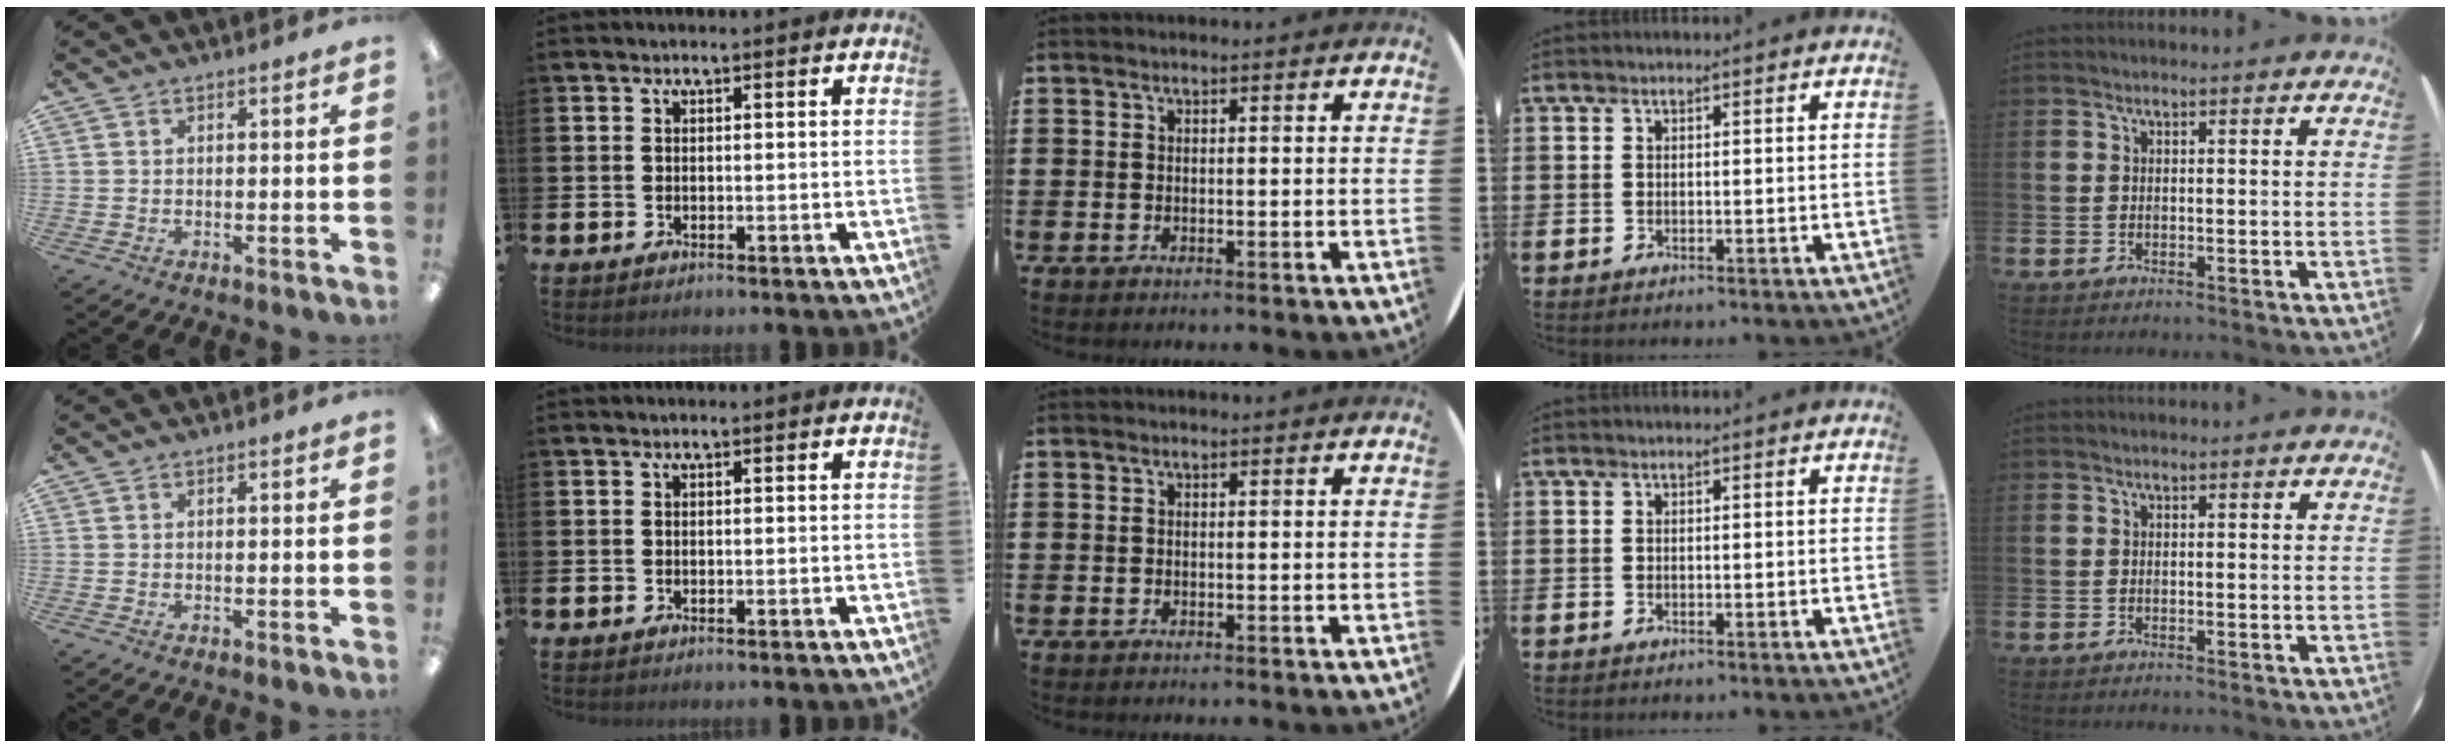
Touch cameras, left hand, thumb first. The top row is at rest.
{}